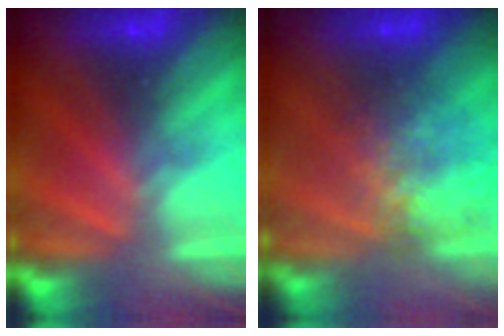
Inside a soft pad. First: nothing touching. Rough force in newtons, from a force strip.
{"total": 7.8}